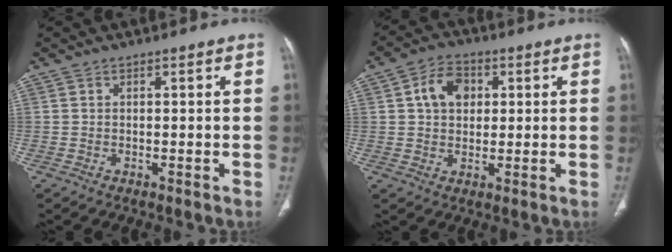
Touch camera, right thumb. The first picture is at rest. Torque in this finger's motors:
{"motor_torque": [-0.74, 0.78, -0.04, 0.18, 0.23]}